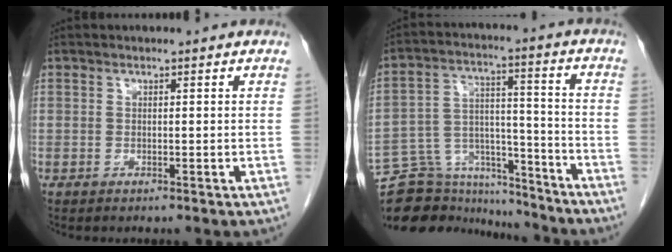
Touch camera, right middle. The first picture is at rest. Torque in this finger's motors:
{"motor_torque": [0.99, -1.15, 0.24, 0.00]}